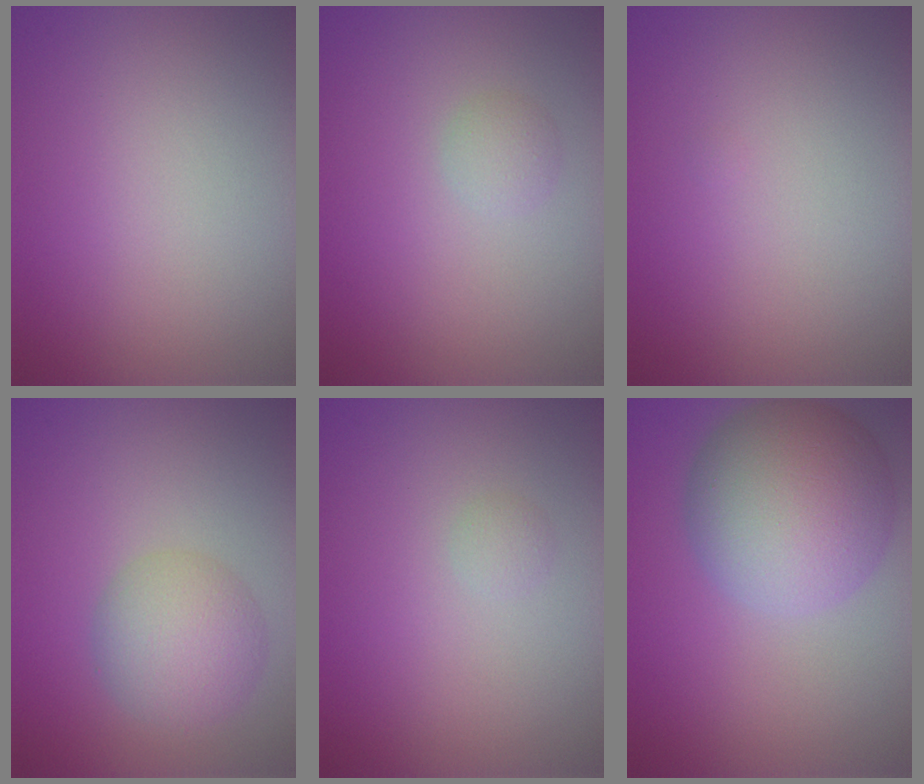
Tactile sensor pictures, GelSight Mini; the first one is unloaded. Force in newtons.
{"total": 1.2, "press": 1.2, "slide": 0.1}
{"total": 0.0}
{"total": 4.3, "press": 4.3, "slide": 0.2}
{"total": 0.7, "press": 0.7, "slide": 0.0}
{"total": 9.0, "press": 9.0, "slide": 0.4}